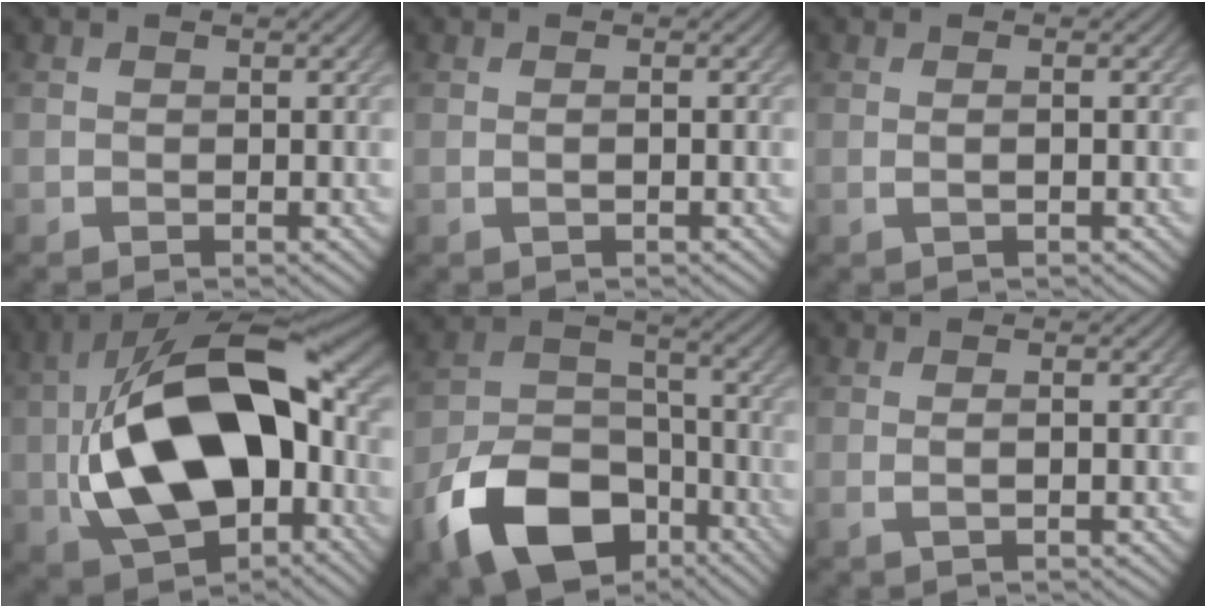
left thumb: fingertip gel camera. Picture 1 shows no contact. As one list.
[{"total": 0.9, "force": [0.0, 0.1, 0.9], "torque": [-0.018, 0.001, -0.004]}, {"total": 1.2, "force": [0.0, 0.2, 1.2], "torque": [-0.023, 0.002, -0.005]}, {"total": 20.0, "force": [-2.3, 11.9, 15.8], "torque": [-0.309, -0.007, -0.042]}, {"total": 14.5, "force": [-8.4, 8.5, 8.2], "torque": [-0.178, -0.026, -0.161]}, {"total": 1.6, "force": [0.0, 0.3, 1.6], "torque": [-0.029, 0.002, -0.007]}]